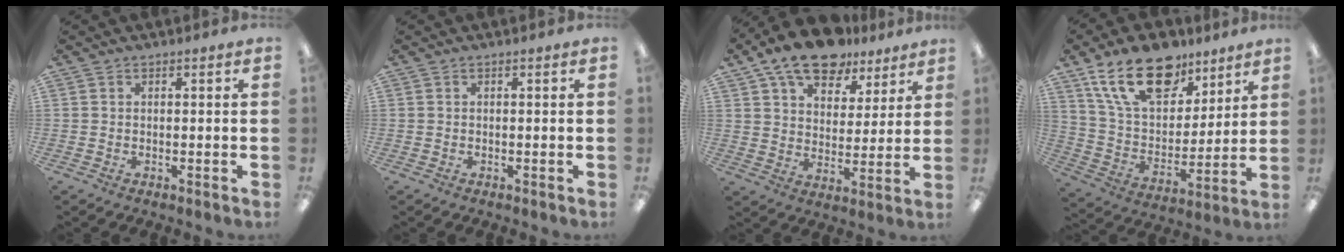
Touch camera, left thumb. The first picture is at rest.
{"total": 0.0}
{"total": 14.7, "force": [11.2, 7.2, 6.2], "torque": [-0.117, -0.061, 0.204]}
{"total": 20.3, "force": [12.9, 11.1, 11.0], "torque": [-0.193, -0.051, 0.233]}